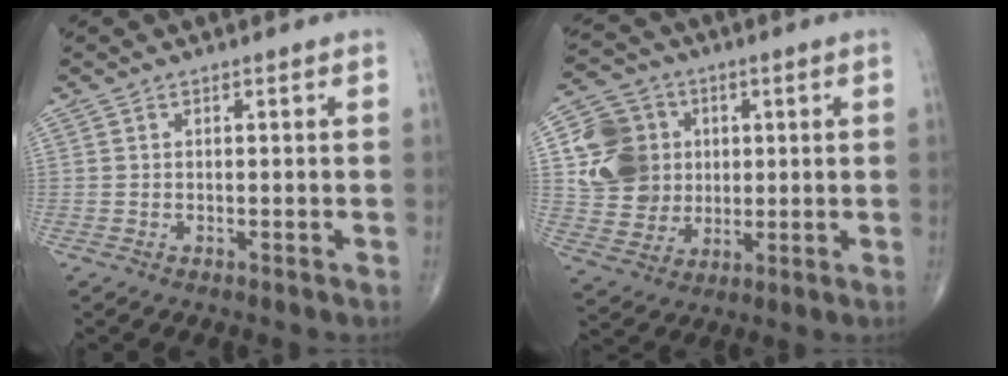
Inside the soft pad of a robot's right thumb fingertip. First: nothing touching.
{"total": 13.4, "force": [2.1, 11.9, 5.7], "torque": [-0.079, 0.003, 0.043]}